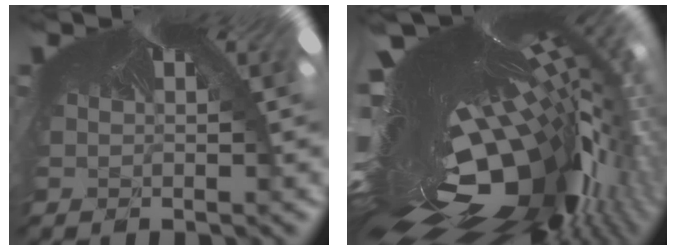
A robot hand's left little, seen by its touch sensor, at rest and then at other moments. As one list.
[{"total": 8.7, "force": [-7.4, 1.2, 4.4], "torque": [-0.090, -0.074, -0.088]}]